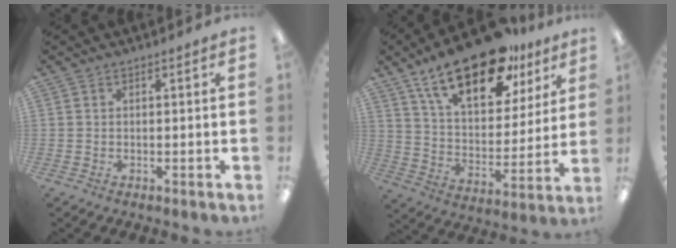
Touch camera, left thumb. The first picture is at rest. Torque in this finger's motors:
{"motor_torque": [0.93, 0.85, 1.31, -1.46, 0.25]}